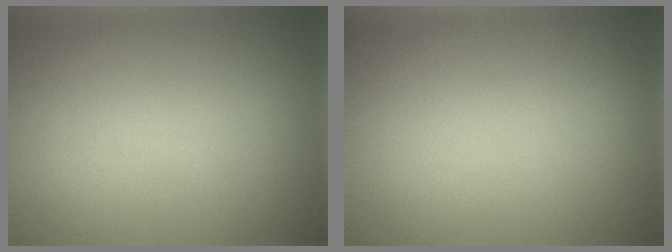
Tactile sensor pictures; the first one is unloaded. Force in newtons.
{"total": 0.0}